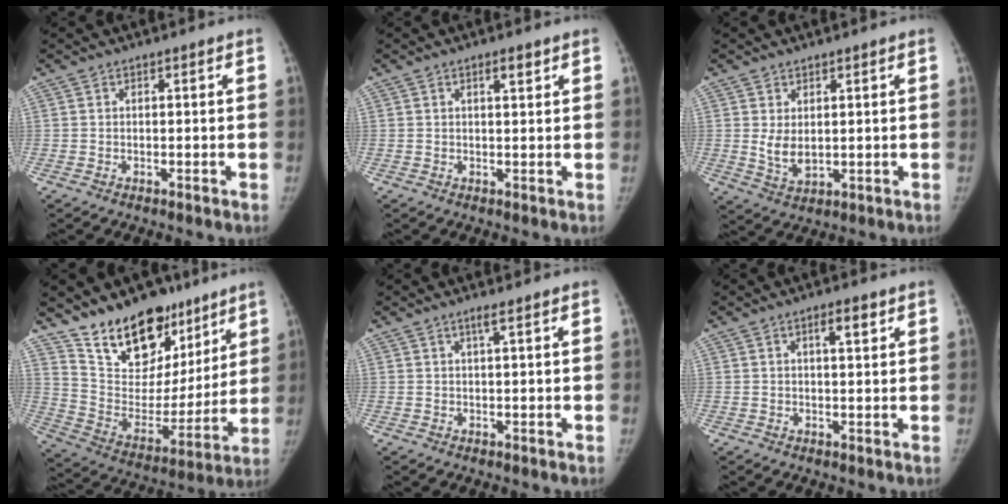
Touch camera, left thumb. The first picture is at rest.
{"total": 2.1, "force": [1.2, 0.6, 1.6], "torque": [-0.017, -0.004, 0.018]}
{"total": 4.3, "force": [0.9, 2.8, 3.2], "torque": [-0.046, -0.017, 0.026]}
{"total": 21.0, "force": [14.9, 11.8, 9.0], "torque": [-0.085, -0.085, 0.251]}
{"total": 1.4, "force": [0.8, -0.2, 1.1], "torque": [-0.025, 0.000, 0.016]}
{"total": 3.2, "force": [1.5, 1.0, 2.7], "torque": [-0.033, -0.004, 0.022]}